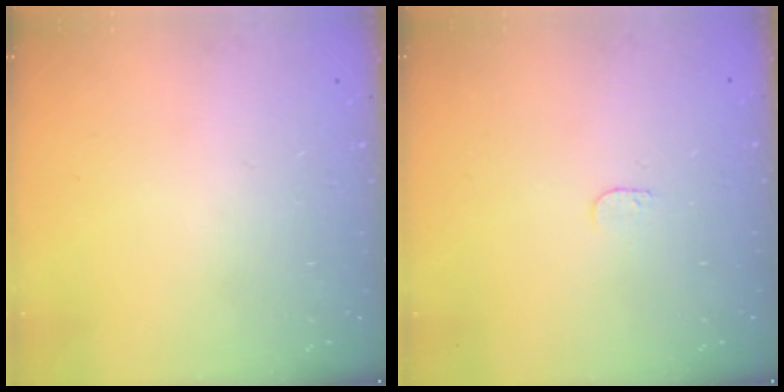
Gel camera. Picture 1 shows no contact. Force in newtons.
{"total": 3.3, "press": 3.3, "slide": 0.3}